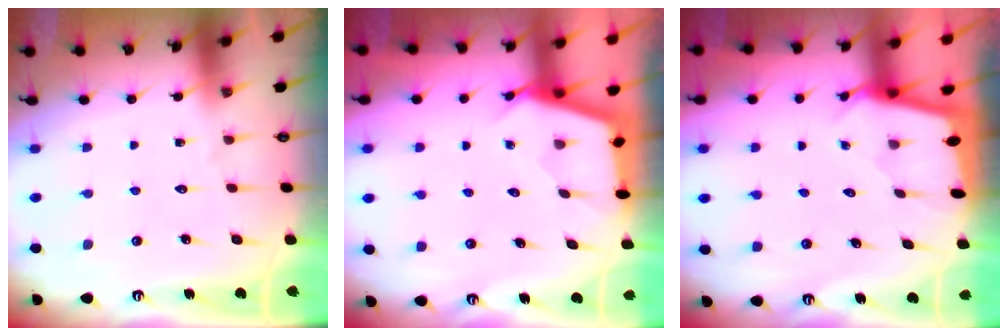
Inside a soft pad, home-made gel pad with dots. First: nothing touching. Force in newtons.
{"total": 2.4, "press": 2.4, "slide": 0.2}
{"total": 1.7, "press": 1.7, "slide": 0.2}